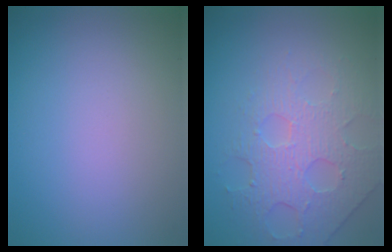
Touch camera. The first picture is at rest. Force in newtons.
{"total": 4.1, "press": 3.9, "slide": 1.1}